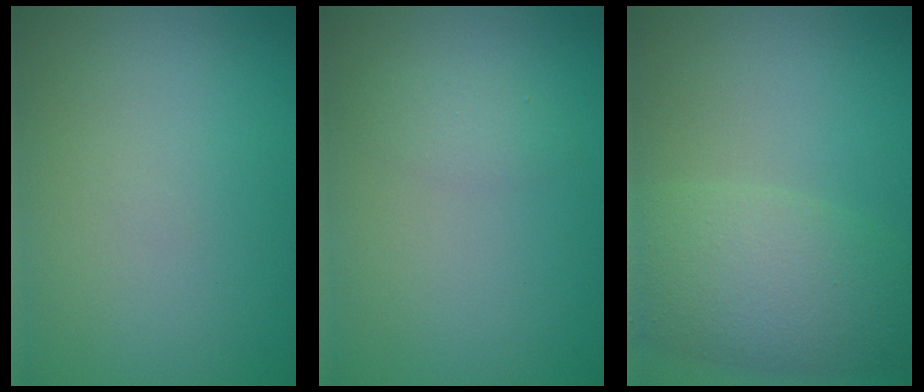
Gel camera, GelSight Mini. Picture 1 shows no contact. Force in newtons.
{"total": 1.2, "press": 1.2, "slide": 0.1}
{"total": 6.4, "press": 6.4, "slide": 0.3}